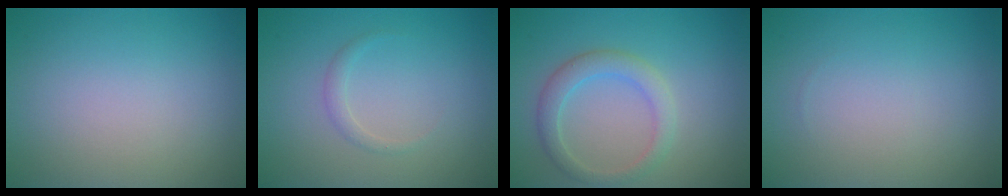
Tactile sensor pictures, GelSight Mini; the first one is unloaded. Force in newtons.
{"total": 1.0, "press": 1.0, "slide": 0.0}
{"total": 2.8, "press": 2.8, "slide": 0.3}
{"total": 0.0}